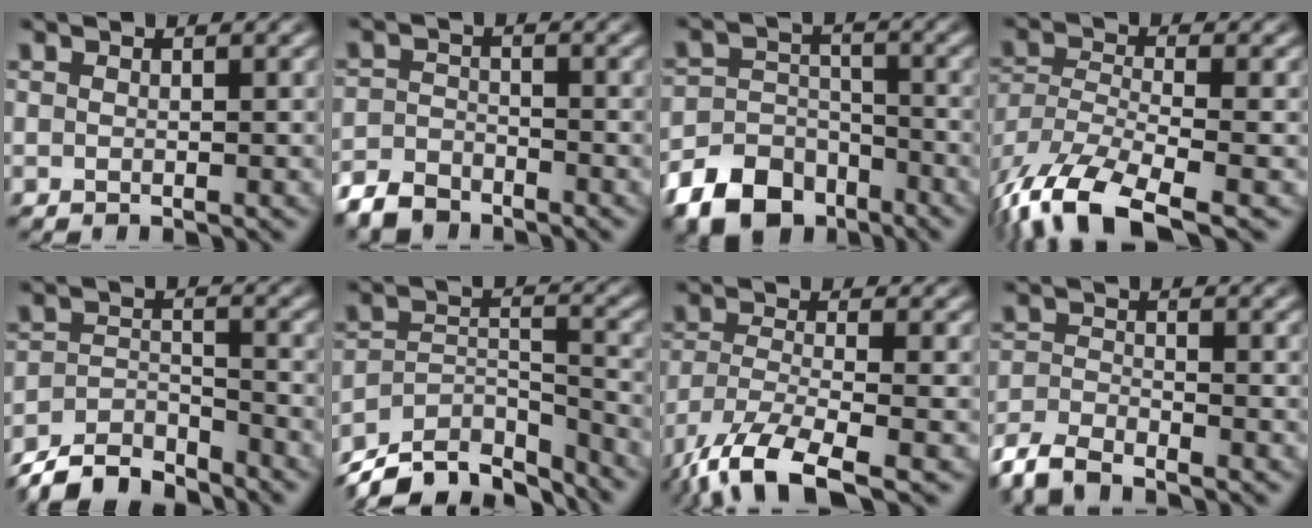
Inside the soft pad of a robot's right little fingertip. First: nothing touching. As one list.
[{"total": 4.0, "force": [-3.6, 1.6, 0.6], "torque": [-0.007, -0.013, -0.060]}, {"total": 8.7, "force": [-6.0, 5.4, 3.3], "torque": [-0.044, -0.024, -0.095]}, {"total": 9.0, "force": [-5.7, 4.5, 5.4], "torque": [-0.136, -0.061, -0.062]}, {"total": 6.1, "force": [-5.3, 2.3, 2.0], "torque": [-0.025, -0.020, -0.087]}, {"total": 10.0, "force": [-7.8, 4.5, 4.2], "torque": [-0.062, -0.032, -0.116]}, {"total": 8.1, "force": [-5.1, 3.3, 5.3], "torque": [-0.108, -0.047, -0.056]}, {"total": 3.6, "force": [-3.3, 1.1, 0.9], "torque": [-0.018, -0.009, -0.058]}]